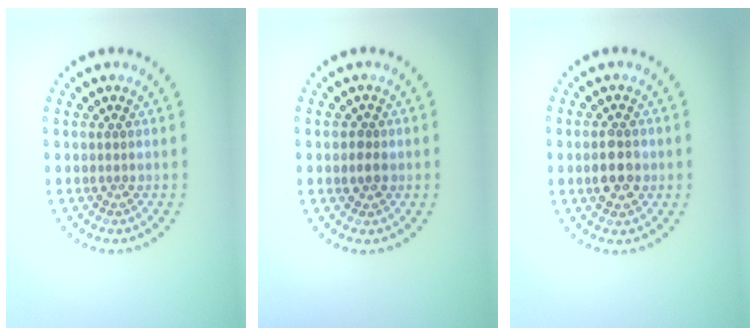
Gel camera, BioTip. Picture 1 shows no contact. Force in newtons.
{"total": 1.5, "press": 1.4, "slide": 0.3}
{"total": 3.4, "press": 3.4, "slide": 0.2}